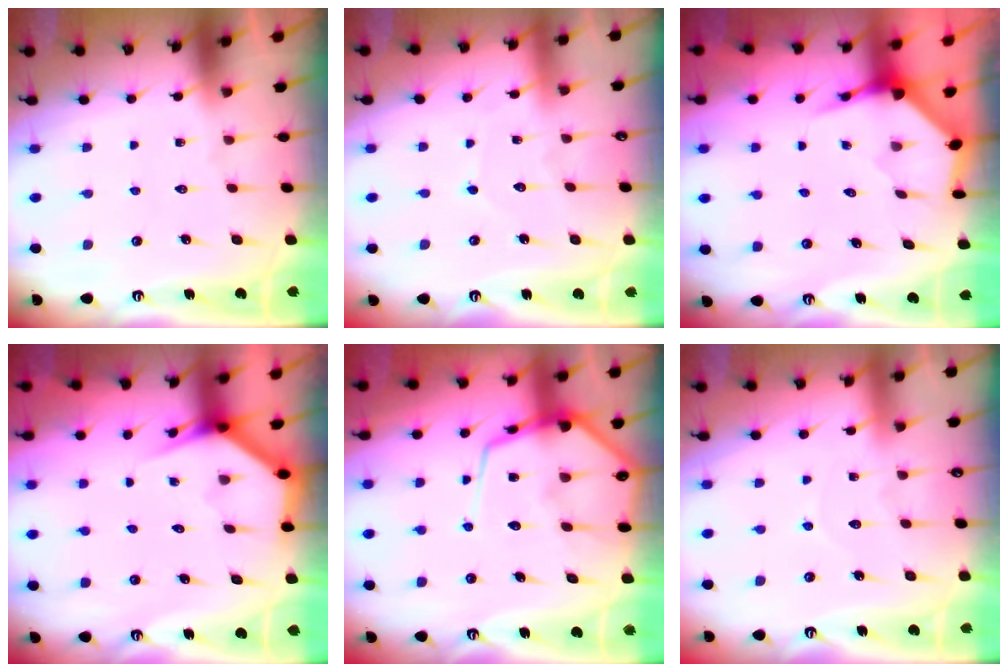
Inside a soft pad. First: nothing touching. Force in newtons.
{"total": 3.7, "press": 3.7, "slide": 0.5}
{"total": 4.0, "press": 3.9, "slide": 0.4}
{"total": 3.5, "press": 3.5, "slide": 0.3}
{"total": 13.1, "press": 13.0, "slide": 1.3}
{"total": 2.8, "press": 2.8, "slide": 0.3}